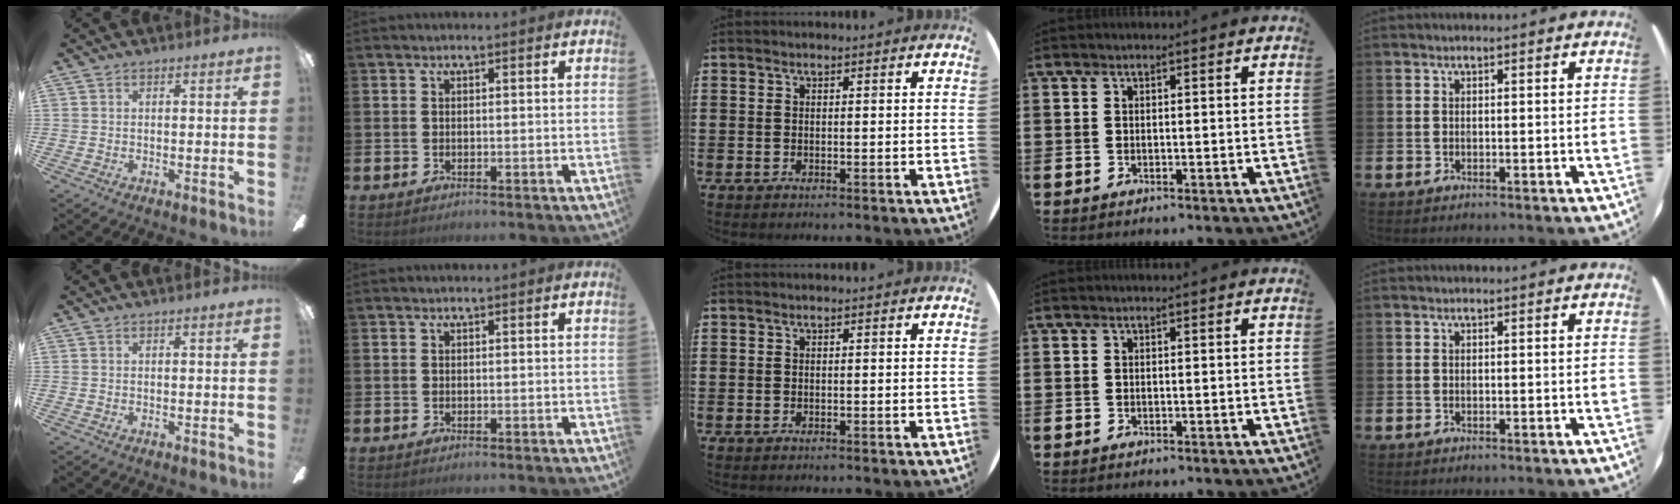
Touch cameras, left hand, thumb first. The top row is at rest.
{}